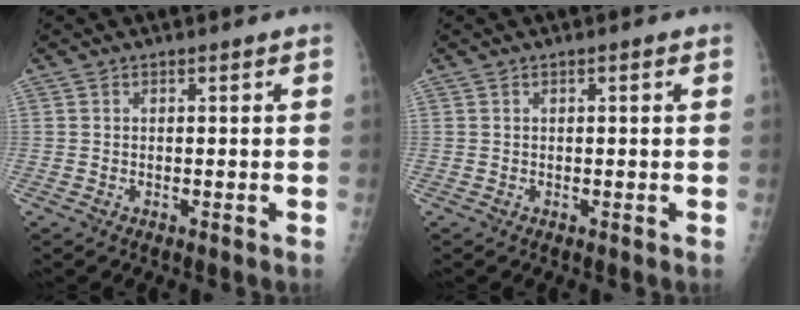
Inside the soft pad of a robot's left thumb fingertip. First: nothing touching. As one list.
[{"total": 0.7, "force": [0.3, 0.2, 0.7], "torque": [-0.013, 0.002, 0.003]}]